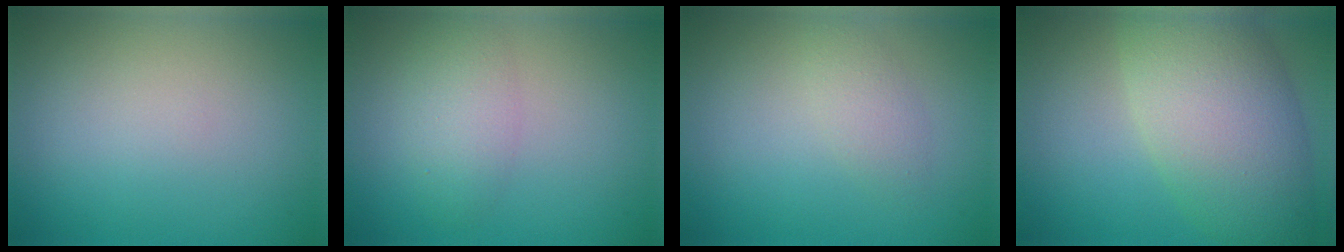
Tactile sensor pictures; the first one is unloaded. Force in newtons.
{"total": 2.7, "press": 2.7, "slide": 0.2}
{"total": 1.7, "press": 1.7, "slide": 0.1}
{"total": 9.3, "press": 9.3, "slide": 0.1}